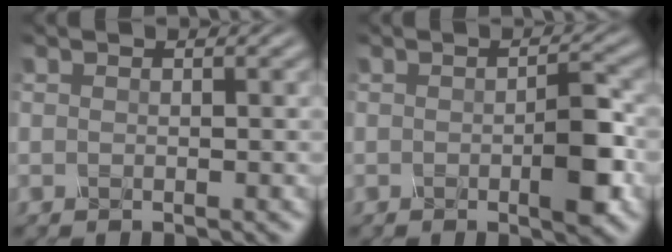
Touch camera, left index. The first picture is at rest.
{"total": 3.4, "force": [-1.3, 0.5, 3.1], "torque": [-0.068, -0.002, -0.013]}